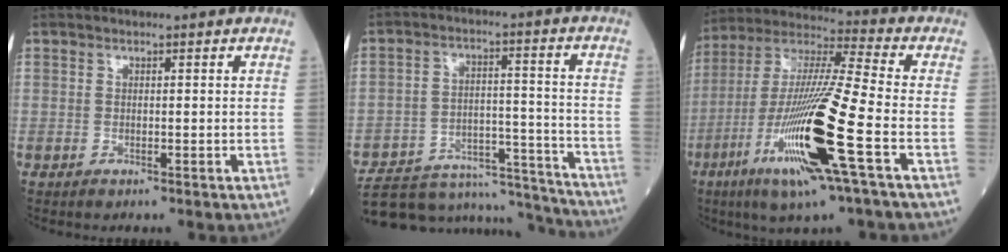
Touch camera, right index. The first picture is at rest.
{"total": 22.0, "force": [-20.8, 4.1, 5.9], "torque": [-0.091, 0.023, -0.304]}
{"total": 22.0, "force": [-7.9, 0.9, 20.5], "torque": [-0.436, -0.041, -0.154]}